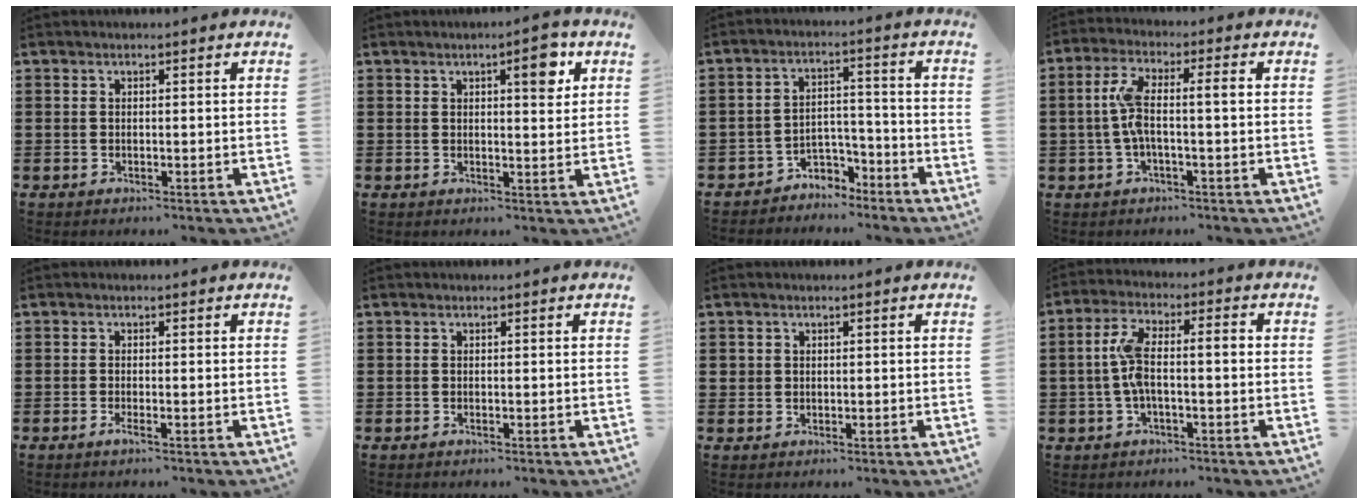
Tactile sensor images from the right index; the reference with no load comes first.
{"total": 4.6, "force": [2.2, 1.3, 3.8], "torque": [-0.055, 0.000, 0.031]}
{"total": 4.0, "force": [-3.6, 1.7, 0.4], "torque": [-0.016, 0.011, -0.074]}
{"total": 6.0, "force": [-0.5, 1.2, 5.8], "torque": [-0.127, -0.003, -0.021]}
{"total": 1.2, "force": [-0.7, 0.1, 1.0], "torque": [-0.024, -0.006, -0.015]}
{"total": 0.0}
{"total": 1.1, "force": [0.3, 1.1, 0.1], "torque": [-0.005, 0.006, 0.005]}
{"total": 6.3, "force": [-0.5, 2.0, 6.0], "torque": [-0.130, 0.005, -0.017]}